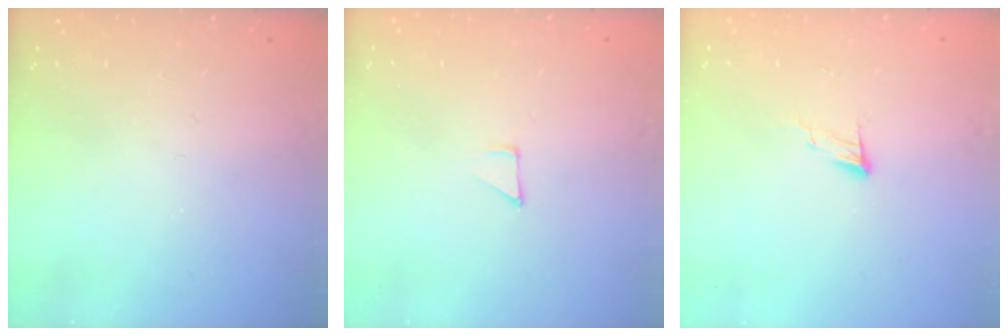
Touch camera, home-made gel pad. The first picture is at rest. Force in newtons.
{"total": 3.1, "press": 3.1, "slide": 0.3}
{"total": 6.2, "press": 6.2, "slide": 0.6}